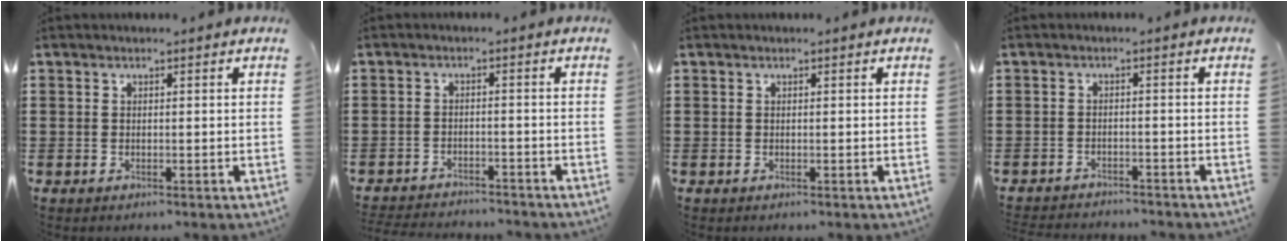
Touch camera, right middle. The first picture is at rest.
{"total": 2.8, "force": [-2.8, 0.1, 0.1], "torque": [-0.008, -0.004, -0.058]}
{"total": 0.0}
{"total": 2.1, "force": [-2.1, 0.1, 0.0], "torque": [-0.008, -0.003, -0.045]}